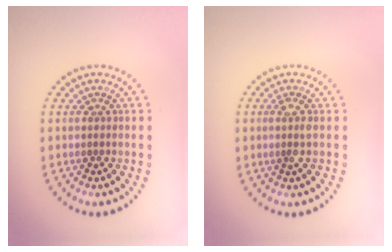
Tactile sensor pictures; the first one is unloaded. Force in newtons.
{"total": 1.4, "press": 1.3, "slide": 0.7}